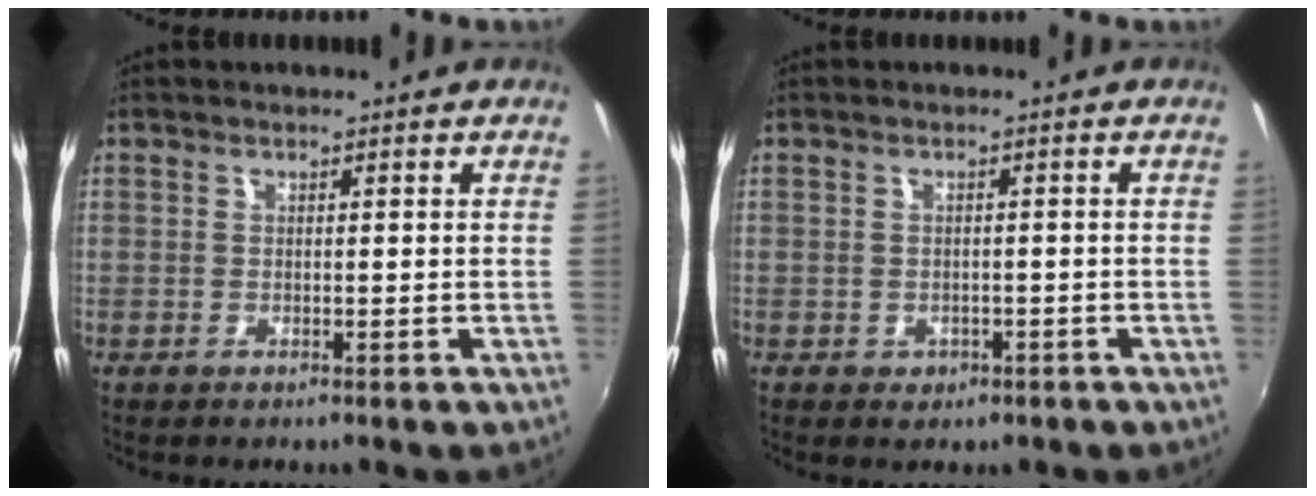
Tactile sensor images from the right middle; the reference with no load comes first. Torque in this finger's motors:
{"motor_torque": [-0.15, 0.05, -0.01, -0.01]}